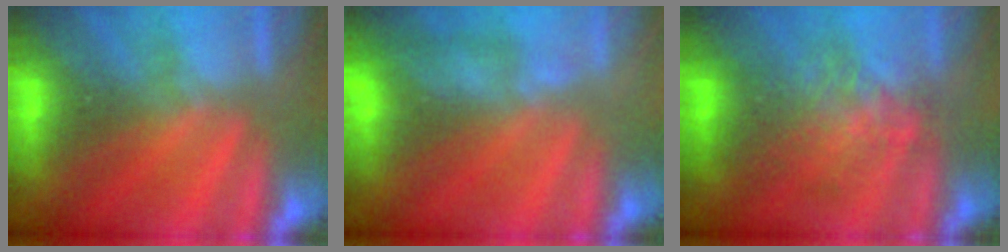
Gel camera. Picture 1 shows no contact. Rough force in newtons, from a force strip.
{"total": 5.0}
{"total": 2.2}